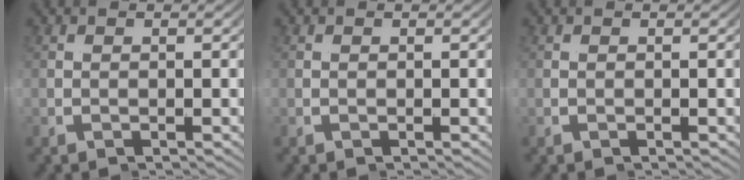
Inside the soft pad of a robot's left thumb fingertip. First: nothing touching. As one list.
[{"total": 0.0}, {"total": 0.0}]